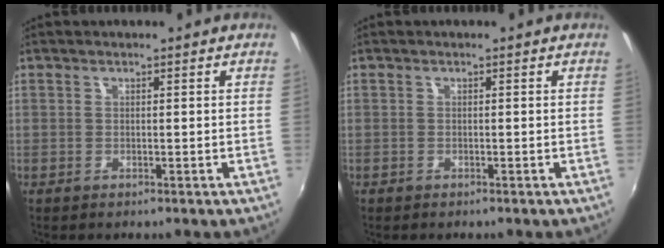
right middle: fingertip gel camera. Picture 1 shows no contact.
{"total": 0.5, "force": [-0.4, 0.3, 0.0], "torque": [-0.002, -0.002, -0.008]}